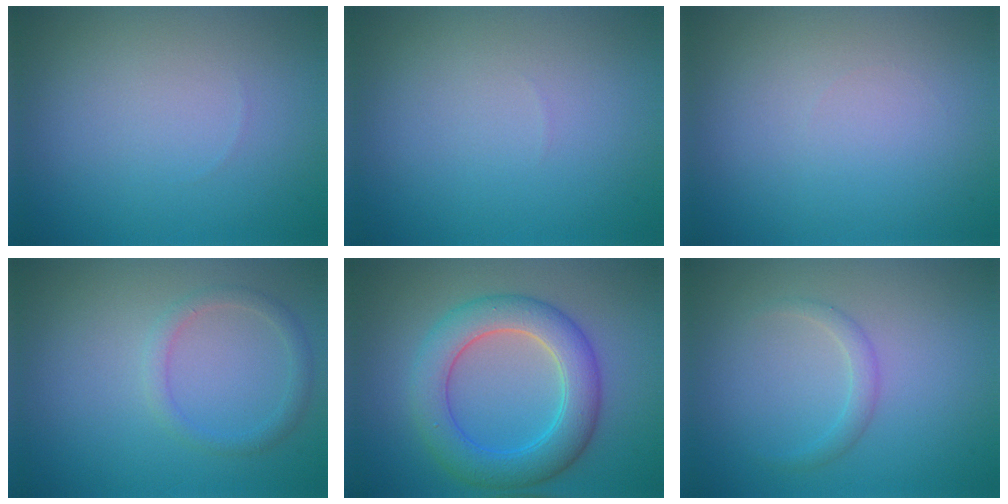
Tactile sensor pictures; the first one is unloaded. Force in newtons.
{"total": 0.0}
{"total": 0.0}
{"total": 1.6, "press": 1.6, "slide": 0.1}
{"total": 6.2, "press": 6.2, "slide": 0.3}
{"total": 1.2, "press": 1.2, "slide": 0.0}